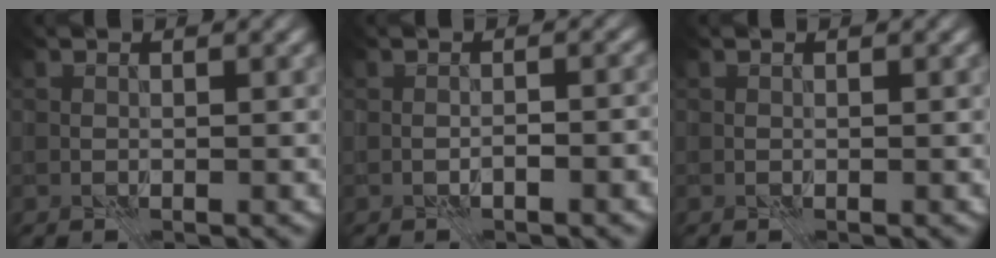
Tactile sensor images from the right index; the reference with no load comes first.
{"total": 1.8, "force": [-0.9, 0.4, 1.5], "torque": [-0.026, 0.006, -0.017]}
{"total": 0.0}